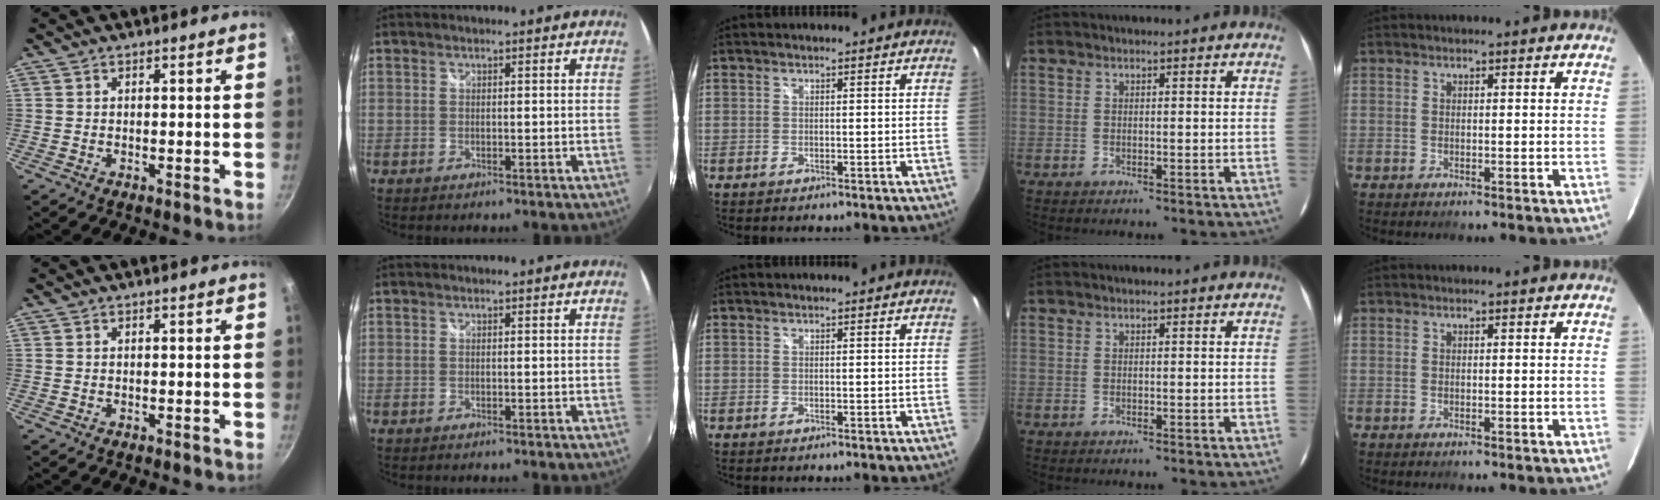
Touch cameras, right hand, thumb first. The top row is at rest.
{}